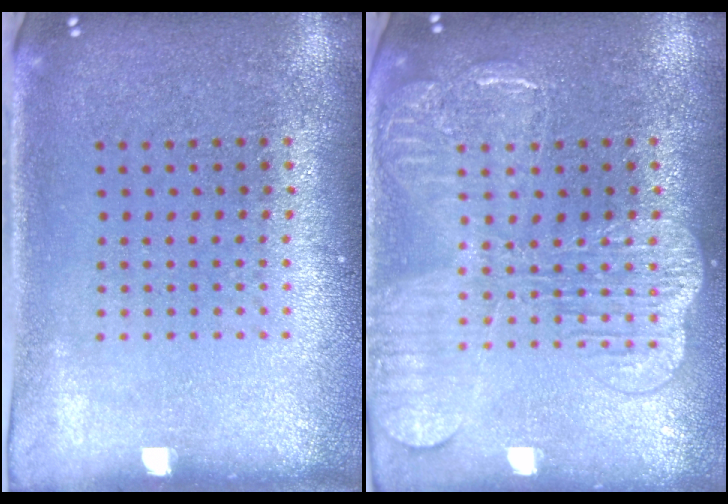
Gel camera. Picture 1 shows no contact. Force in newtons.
{"total": 3.9, "press": 3.9, "slide": 0.5}